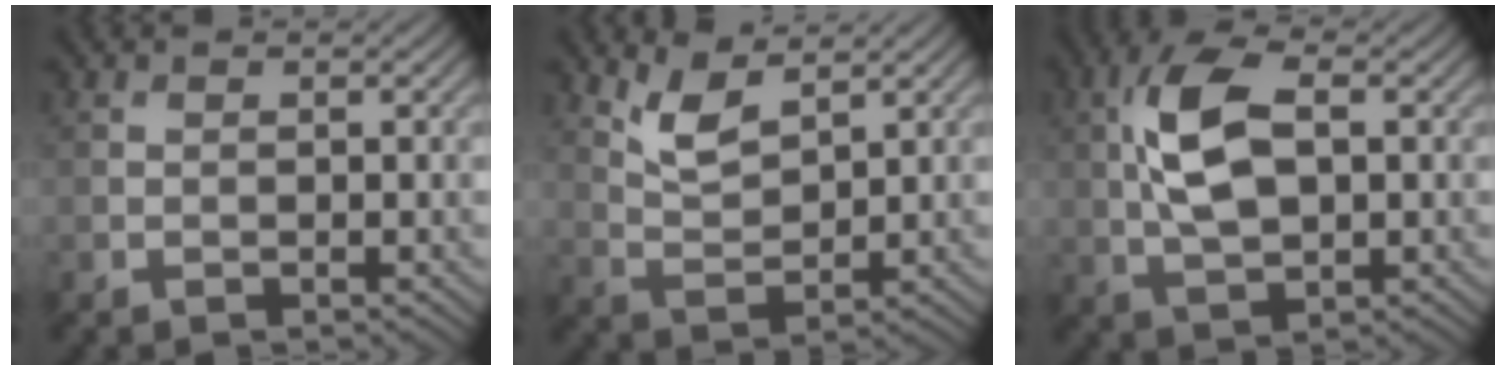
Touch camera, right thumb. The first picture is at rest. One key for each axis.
{"total": 4.4, "fx": 3.1, "fy": 1.4, "fz": 2.8, "tx": -0.071, "ty": -0.007, "tz": 0.068}
{"total": 9.1, "fx": 1.3, "fy": 4.5, "fz": 7.8, "tx": -0.172, "ty": 0.013, "tz": 0.020}